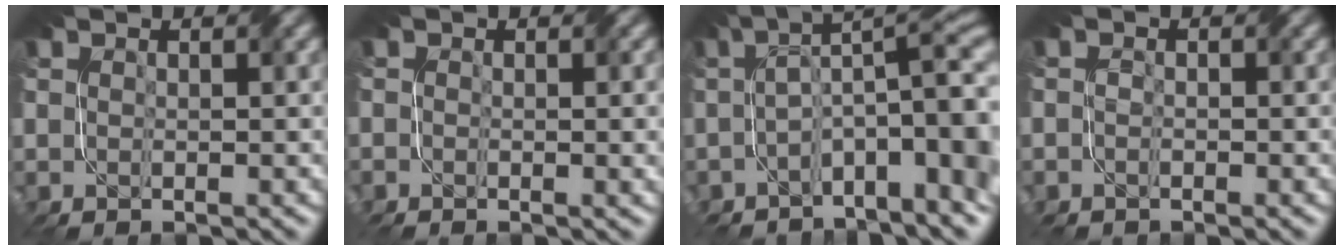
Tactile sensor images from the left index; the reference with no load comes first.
{"total": 1.6, "force": [-1.3, 0.4, 1.0], "torque": [0.003, 0.001, -0.008]}
{"total": 7.4, "force": [-3.2, 1.5, 6.5], "torque": [-0.097, 0.006, -0.040]}
{"total": 1.8, "force": [-1.7, 0.0, -0.7], "torque": [0.010, -0.003, -0.010]}